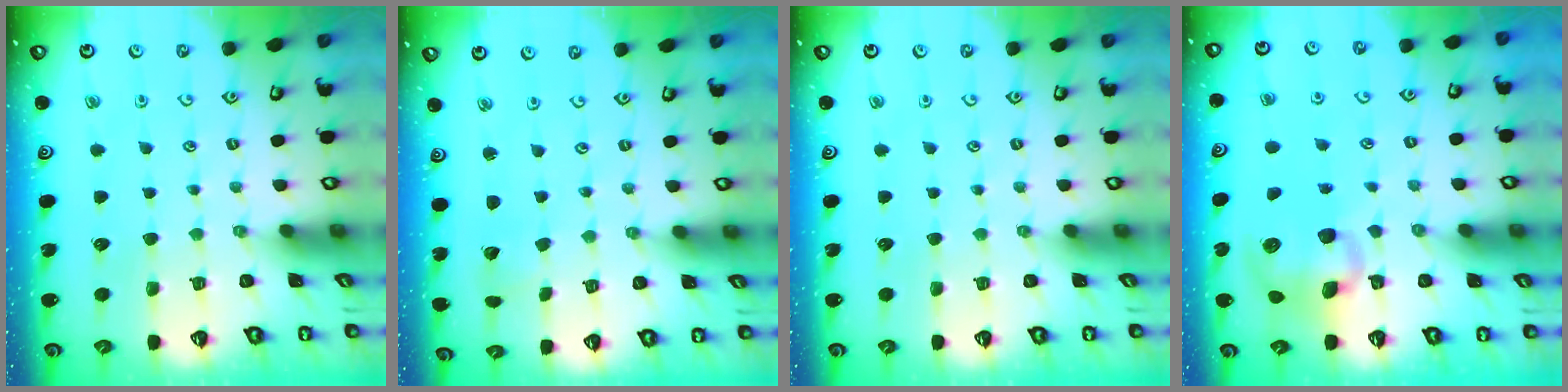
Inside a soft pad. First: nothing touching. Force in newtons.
{"total": 1.7, "press": 1.7, "slide": 0.1}
{"total": 0.0}
{"total": 10.9, "press": 10.8, "slide": 1.4}